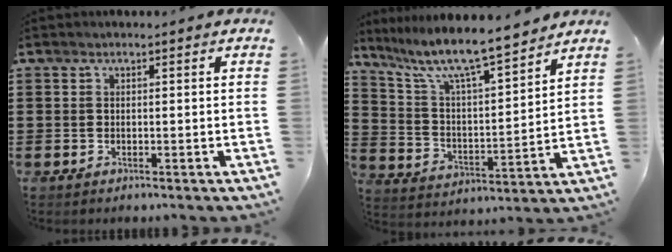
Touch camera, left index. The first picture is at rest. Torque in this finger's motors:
{"motor_torque": [1.45, -0.69, 0.36, 0.21]}